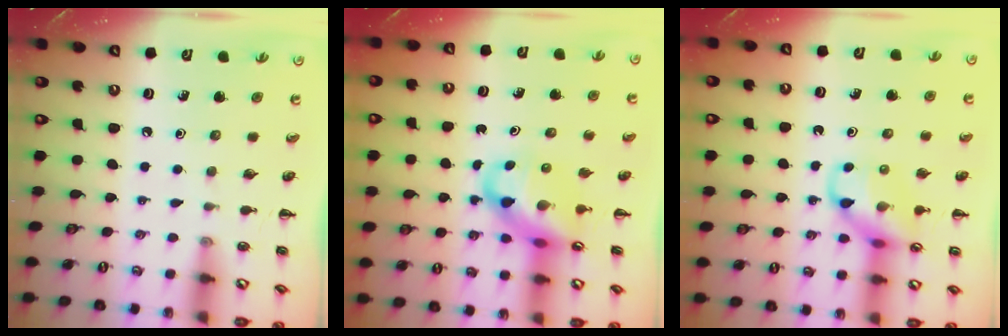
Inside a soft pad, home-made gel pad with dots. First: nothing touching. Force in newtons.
{"total": 10.2, "press": 9.8, "slide": 2.8}
{"total": 12.0, "press": 11.9, "slide": 1.8}